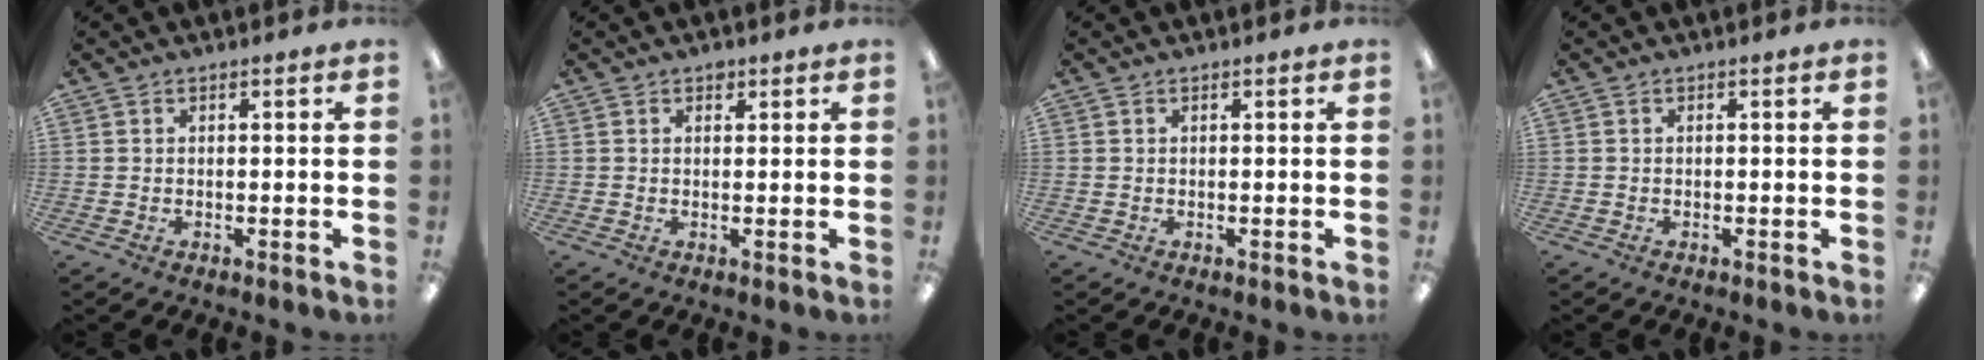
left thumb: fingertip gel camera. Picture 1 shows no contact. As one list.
[{"total": 1.5, "force": [1.2, 0.9, 0.4], "torque": [-0.001, -0.002, 0.021]}, {"total": 0.0}, {"total": 0.0}]